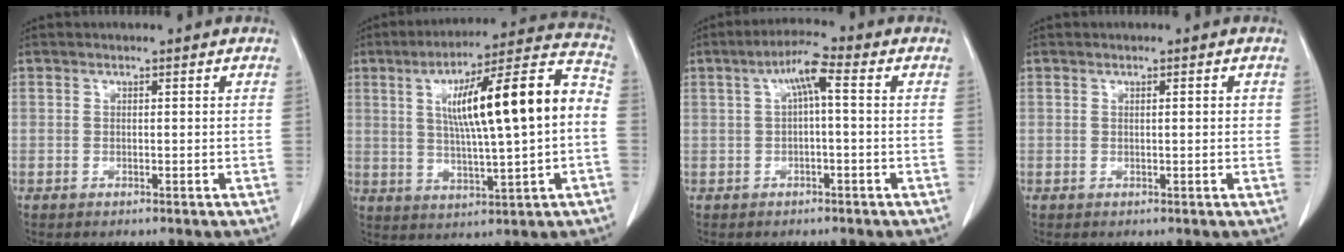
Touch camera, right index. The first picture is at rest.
{"total": 17.8, "force": [1.4, 2.2, 17.6], "torque": [-0.278, 0.036, 0.023]}
{"total": 4.9, "force": [0.9, 0.6, 4.8], "torque": [-0.088, 0.019, 0.015]}
{"total": 1.2, "force": [0.3, 0.2, 1.1], "torque": [-0.018, 0.002, 0.005]}